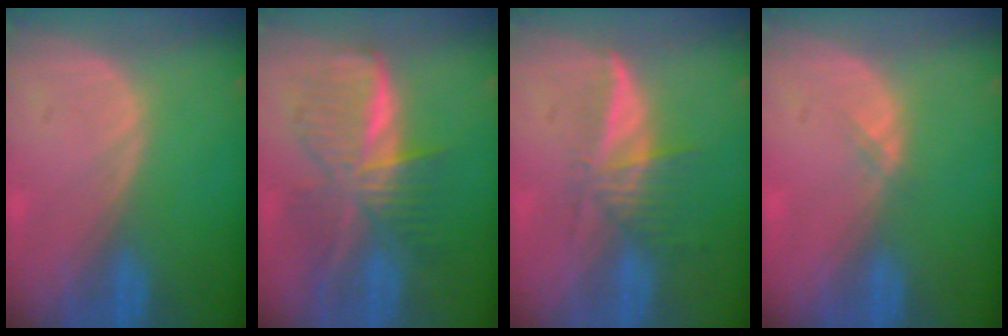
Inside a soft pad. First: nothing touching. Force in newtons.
{"total": 9.0, "press": 9.0, "slide": 0.6}
{"total": 6.0, "press": 5.2, "slide": 2.9}
{"total": 1.1, "press": 0.8, "slide": 0.7}